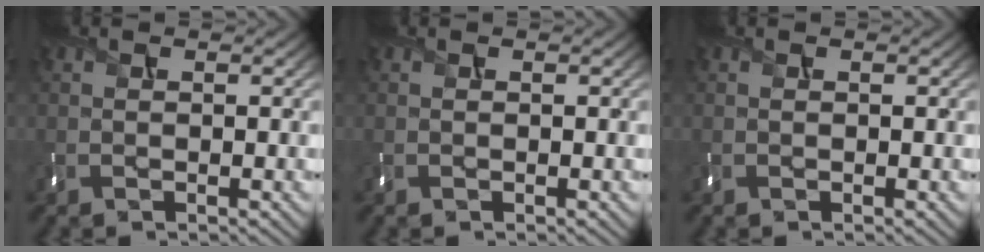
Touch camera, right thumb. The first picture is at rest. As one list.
[{"total": 0.0}, {"total": 0.0}]